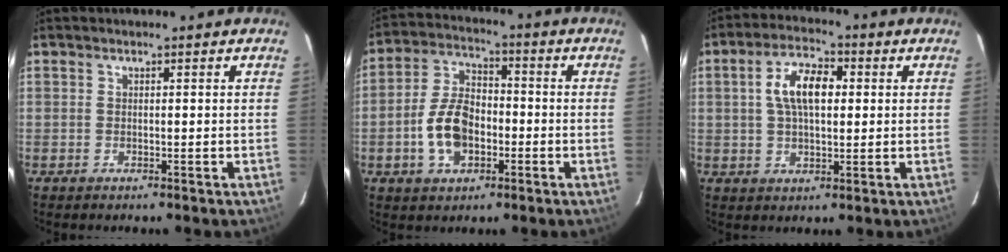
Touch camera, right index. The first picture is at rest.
{"total": 10.4, "force": [-2.9, 6.4, 7.6], "torque": [-0.155, 0.019, -0.047]}
{"total": 8.7, "force": [1.5, 4.4, 7.3], "torque": [-0.135, 0.019, 0.026]}